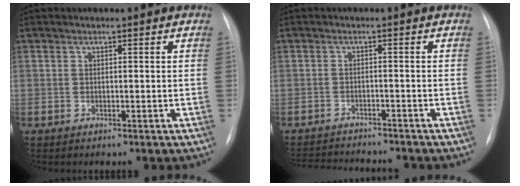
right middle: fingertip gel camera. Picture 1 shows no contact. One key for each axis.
{"total": 9.9, "fx": -9.4, "fy": 1.2, "fz": 2.7, "tx": -0.046, "ty": 0.000, "tz": -0.134}